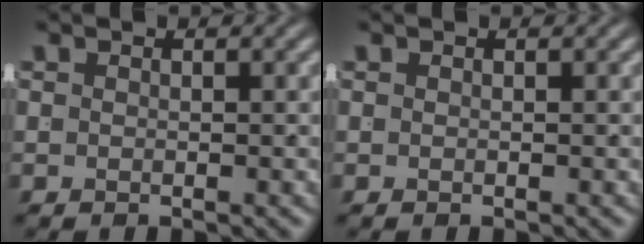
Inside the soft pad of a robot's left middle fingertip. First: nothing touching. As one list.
[{"total": 0.0}]